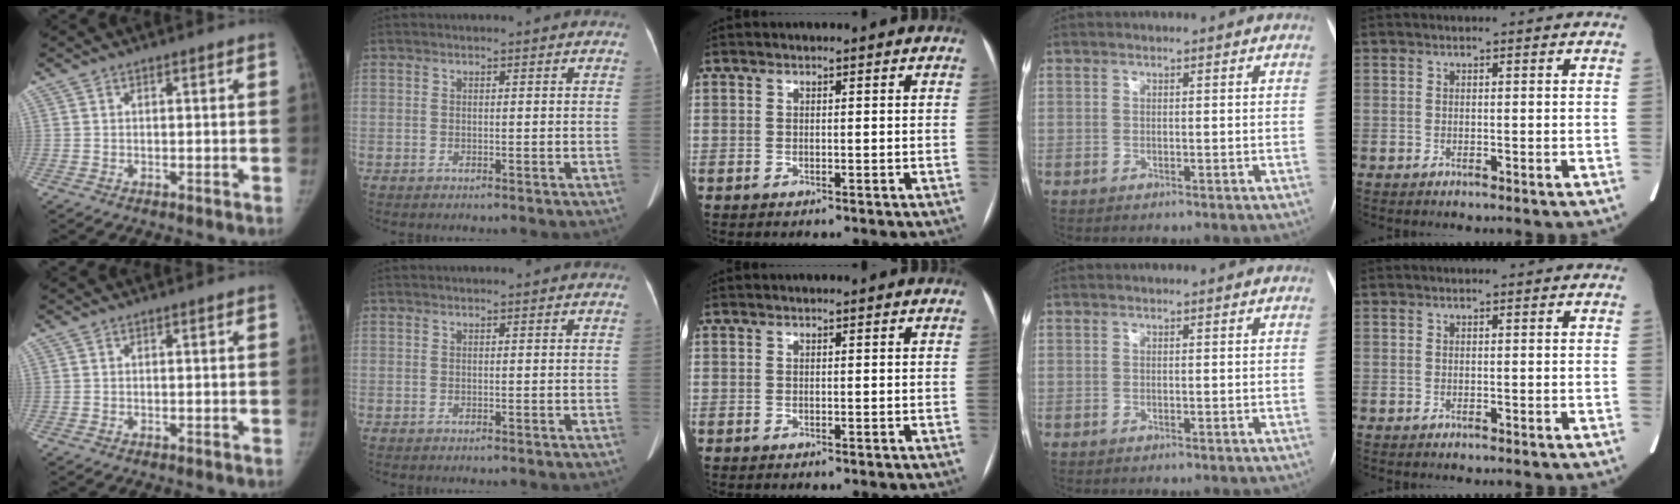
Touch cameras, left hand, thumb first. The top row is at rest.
{}